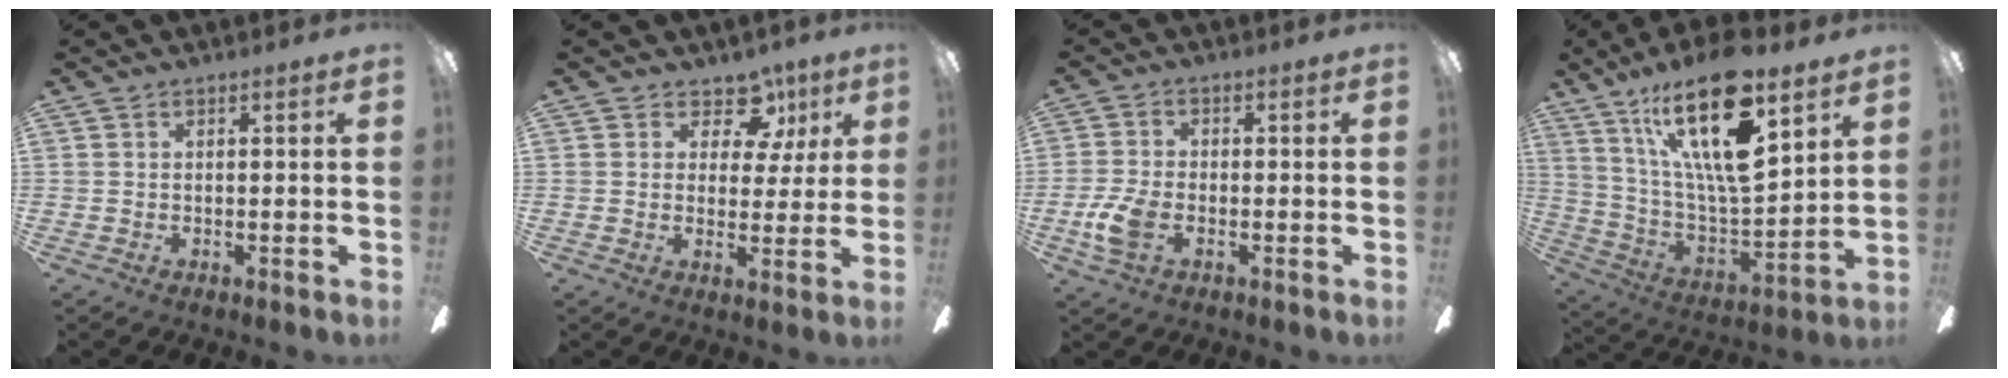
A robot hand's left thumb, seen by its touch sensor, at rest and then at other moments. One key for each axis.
{"total": 8.8, "fx": 5.0, "fy": 6.3, "fz": 3.6, "tx": -0.049, "ty": -0.024, "tz": 0.090}
{"total": 7.6, "fx": -2.5, "fy": 4.6, "fz": 5.5, "tx": -0.123, "ty": 0.005, "tz": -0.044}
{"total": 24.7, "fx": 14.5, "fy": 8.1, "fz": 18.2, "tx": -0.350, "ty": -0.084, "tz": 0.241}